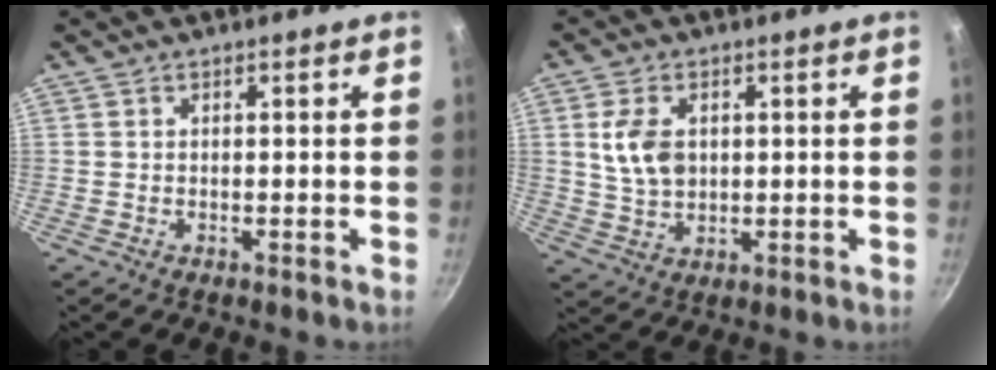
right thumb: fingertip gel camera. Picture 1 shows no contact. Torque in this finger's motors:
{"motor_torque": [-0.34, 0.60, 0.64, 0.28, 0.07]}